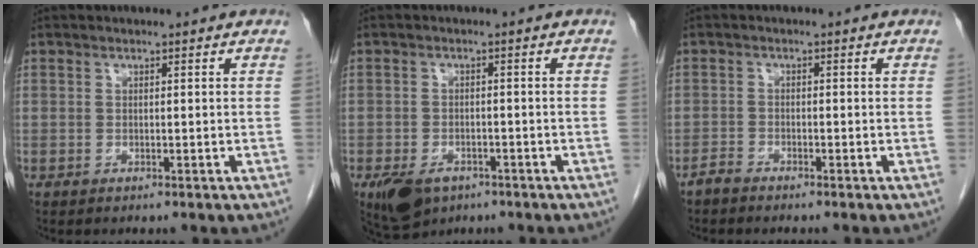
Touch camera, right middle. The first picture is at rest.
{"total": 6.4, "force": [-3.9, 3.8, 3.5], "torque": [-0.063, -0.006, -0.057]}
{"total": 1.5, "force": [-1.4, 0.3, 0.4], "torque": [-0.013, -0.001, -0.028]}